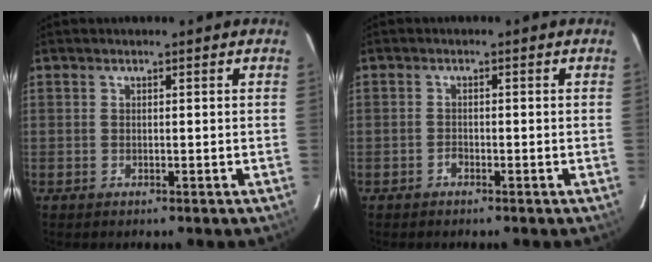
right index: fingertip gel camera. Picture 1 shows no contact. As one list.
[{"total": 1.0, "force": [-0.8, 0.5, 0.2], "torque": [-0.003, 0.003, -0.016]}]